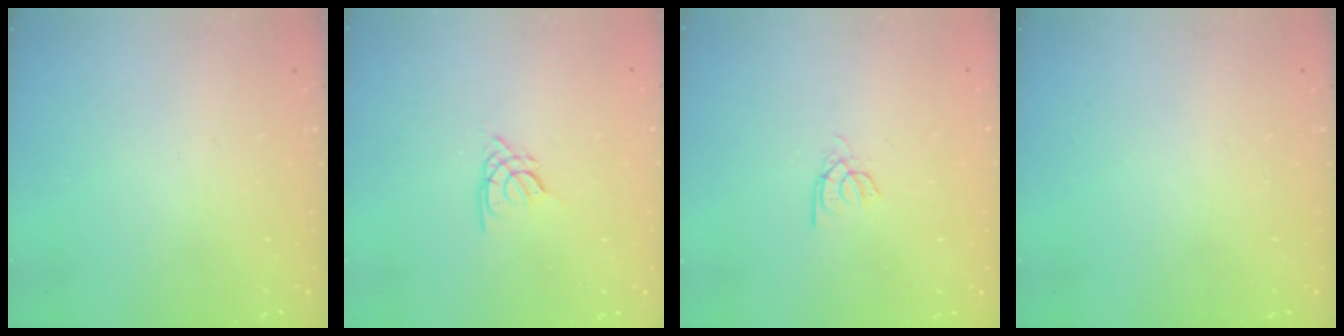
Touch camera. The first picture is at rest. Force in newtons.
{"total": 2.2, "press": 2.1, "slide": 0.5}
{"total": 2.2, "press": 2.2, "slide": 0.2}
{"total": 0.0}